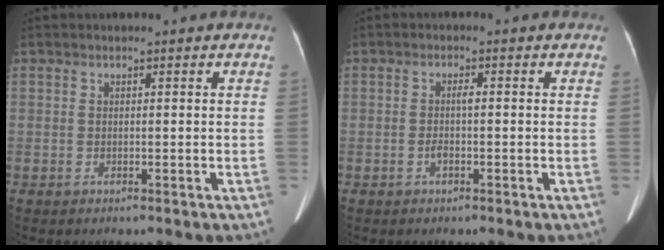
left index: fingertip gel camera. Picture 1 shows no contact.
{"total": 1.7, "force": [-0.6, 0.3, 1.5], "torque": [-0.027, 0.000, -0.009]}